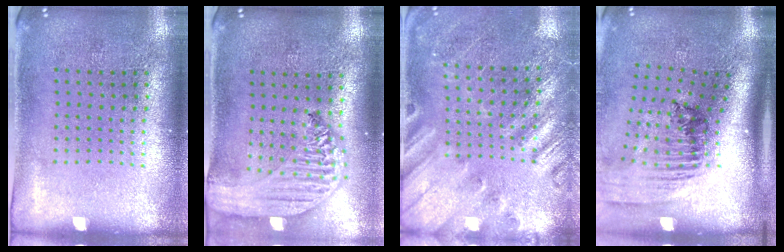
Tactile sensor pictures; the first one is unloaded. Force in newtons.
{"total": 2.9, "press": 2.3, "slide": 1.8}
{"total": 2.3, "press": 2.2, "slide": 0.6}
{"total": 2.3, "press": 1.6, "slide": 1.6}